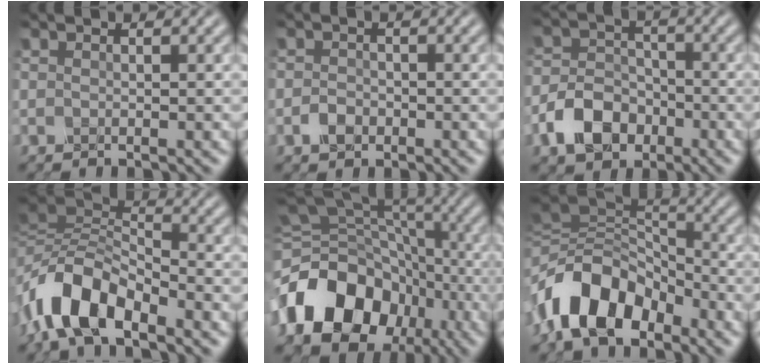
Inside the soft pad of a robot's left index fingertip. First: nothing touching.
{"total": 1.6, "force": [-0.7, 1.2, 0.8], "torque": [-0.014, 0.001, -0.017]}
{"total": 5.2, "force": [-2.7, 3.7, 2.6], "torque": [-0.048, -0.001, -0.056]}
{"total": 7.5, "force": [-3.9, 3.5, 5.3], "torque": [-0.099, 0.006, -0.088]}
{"total": 13.7, "force": [-5.8, 9.9, 7.4], "torque": [-0.144, 0.011, -0.115]}
{"total": 9.2, "force": [-4.5, 5.6, 5.8], "torque": [-0.097, 0.013, -0.097]}